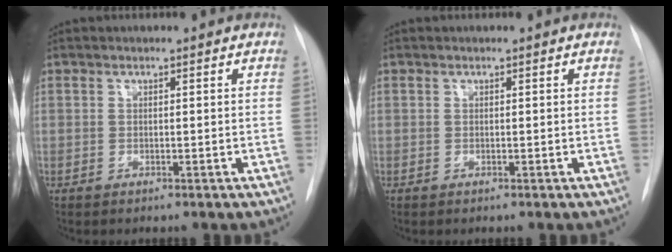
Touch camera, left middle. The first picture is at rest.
{"total": 0.0}